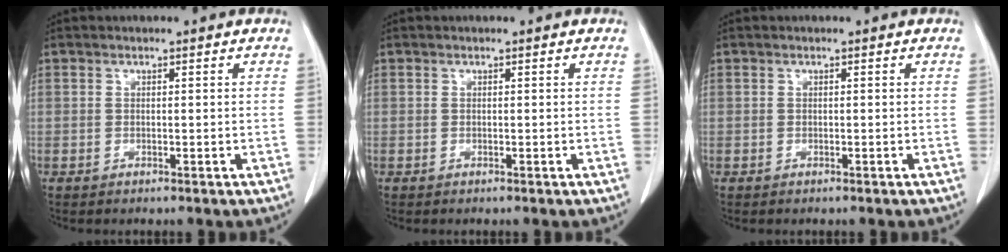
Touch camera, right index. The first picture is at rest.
{"total": 0.0}
{"total": 0.0}